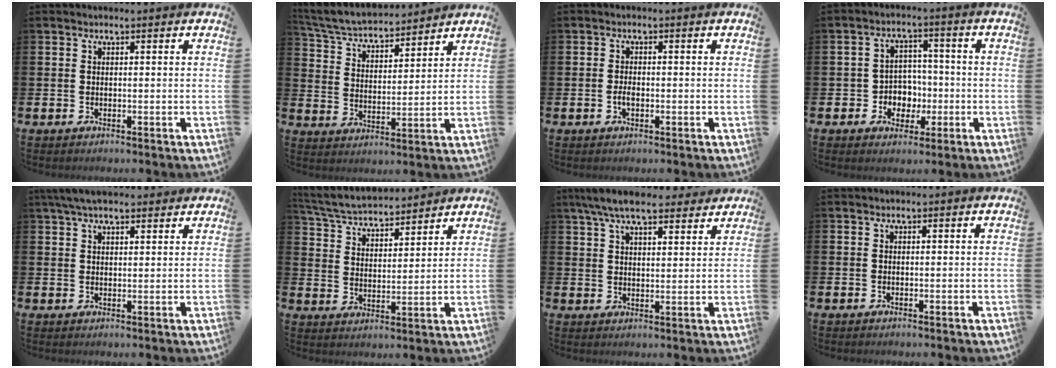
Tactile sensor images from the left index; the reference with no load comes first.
{"total": 5.4, "force": [5.2, 0.9, 1.0], "torque": [-0.046, -0.040, 0.088]}
{"total": 1.5, "force": [-0.4, 0.8, 1.2], "torque": [-0.019, 0.000, -0.009]}
{"total": 4.3, "force": [-0.7, 4.2, 0.8], "torque": [-0.021, -0.001, -0.020]}
{"total": 4.6, "force": [4.0, 1.3, 1.9], "torque": [-0.046, -0.006, 0.075]}
{"total": 5.2, "force": [5.1, 0.8, 0.7], "torque": [-0.039, -0.035, 0.087]}
{"total": 7.5, "force": [6.6, 1.8, 3.1], "torque": [-0.070, -0.021, 0.118]}
{"total": 0.0}